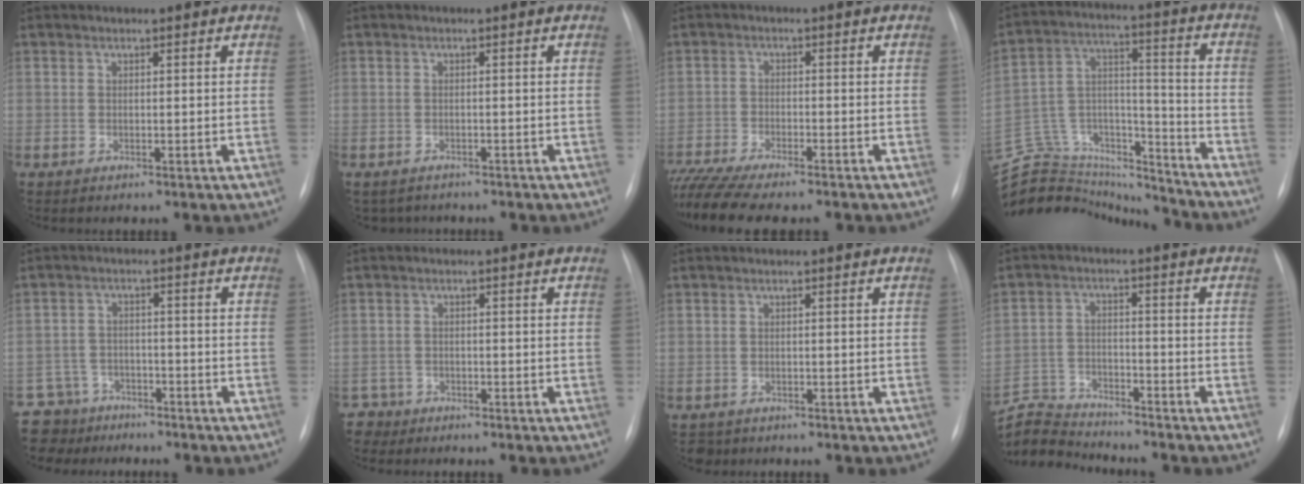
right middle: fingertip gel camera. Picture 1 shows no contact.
{"total": 3.3, "force": [-2.9, 1.6, 0.0], "torque": [0.001, 0.002, -0.040]}
{"total": 12.0, "force": [-10.4, 1.5, 5.8], "torque": [-0.091, -0.013, -0.161]}
{"total": 27.9, "force": [-25.9, 7.2, 7.4], "torque": [-0.185, 0.025, -0.400]}
{"total": 7.4, "force": [-6.0, 4.4, -0.7], "torque": [0.008, 0.019, -0.100]}
{"total": 2.7, "force": [-2.0, 1.5, -1.0], "torque": [0.019, 0.005, -0.039]}
{"total": 2.1, "force": [-1.5, 1.5, 0.0], "torque": [0.000, 0.002, -0.023]}
{"total": 9.9, "force": [-9.9, 0.8, 0.4], "torque": [-0.017, 0.011, -0.184]}